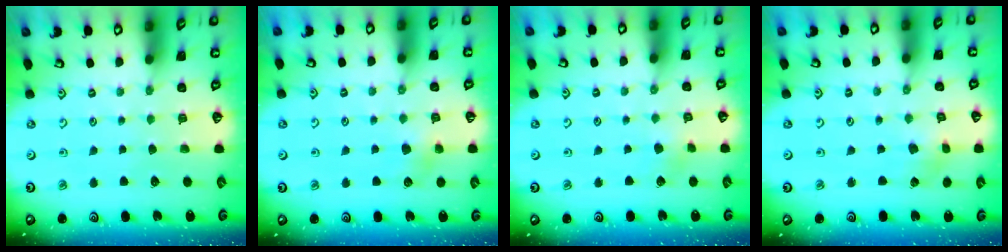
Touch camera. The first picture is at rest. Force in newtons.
{"total": 4.8, "press": 4.7, "slide": 0.5}
{"total": 2.9, "press": 2.9, "slide": 0.2}
{"total": 2.5, "press": 2.5, "slide": 0.6}